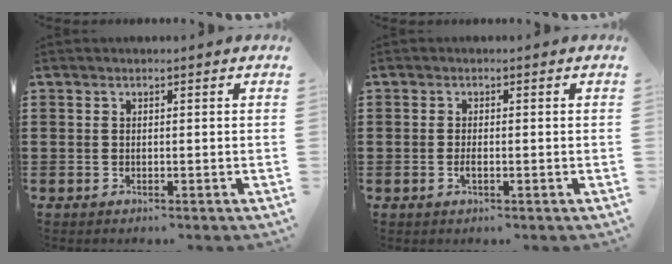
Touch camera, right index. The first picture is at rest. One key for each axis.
{"total": 1.0, "fx": -0.3, "fy": 0.2, "fz": 0.9, "tx": -0.026, "ty": -0.005, "tz": -0.007}